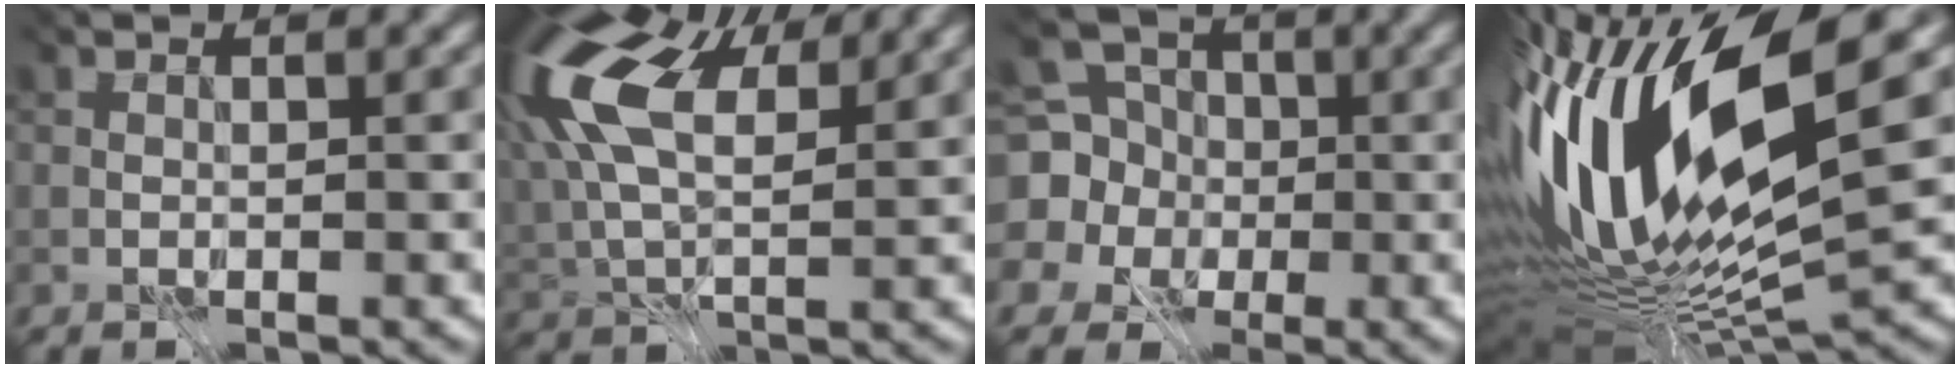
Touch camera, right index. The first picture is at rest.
{"total": 10.2, "force": [3.7, 4.8, 8.3], "torque": [-0.176, 0.006, 0.085]}
{"total": 5.5, "force": [-1.3, 5.2, 1.1], "torque": [-0.046, 0.003, -0.031]}
{"total": 15.9, "force": [0.3, 5.1, 15.1], "torque": [-0.306, -0.026, 0.034]}